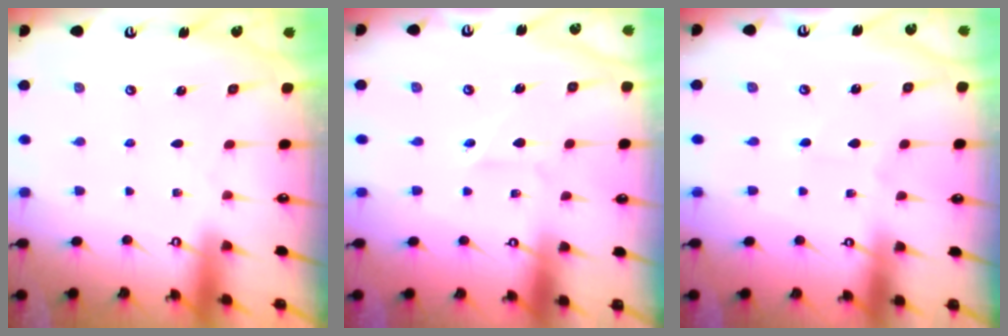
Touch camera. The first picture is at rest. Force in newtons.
{"total": 2.4, "press": 2.2, "slide": 1.0}
{"total": 1.8, "press": 1.8, "slide": 0.2}